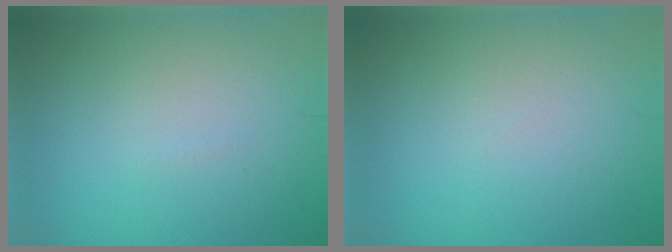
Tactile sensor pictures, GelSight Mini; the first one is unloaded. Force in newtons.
{"total": 0.0}